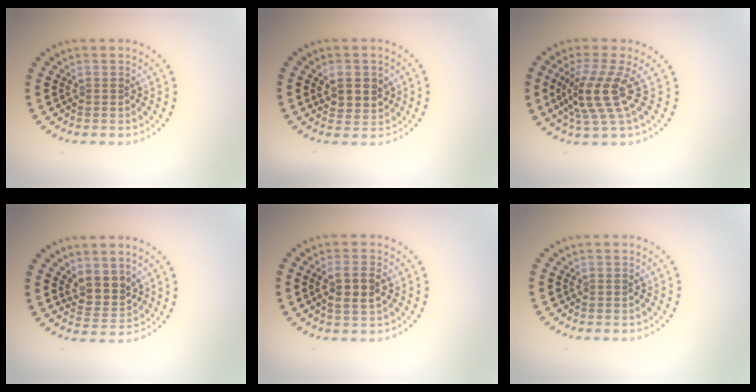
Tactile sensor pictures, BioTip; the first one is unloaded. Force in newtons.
{"total": 2.8, "press": 2.6, "slide": 0.9}
{"total": 4.2, "press": 3.0, "slide": 3.0}
{"total": 2.8, "press": 2.2, "slide": 1.7}
{"total": 2.8, "press": 2.7, "slide": 0.8}
{"total": 0.0}